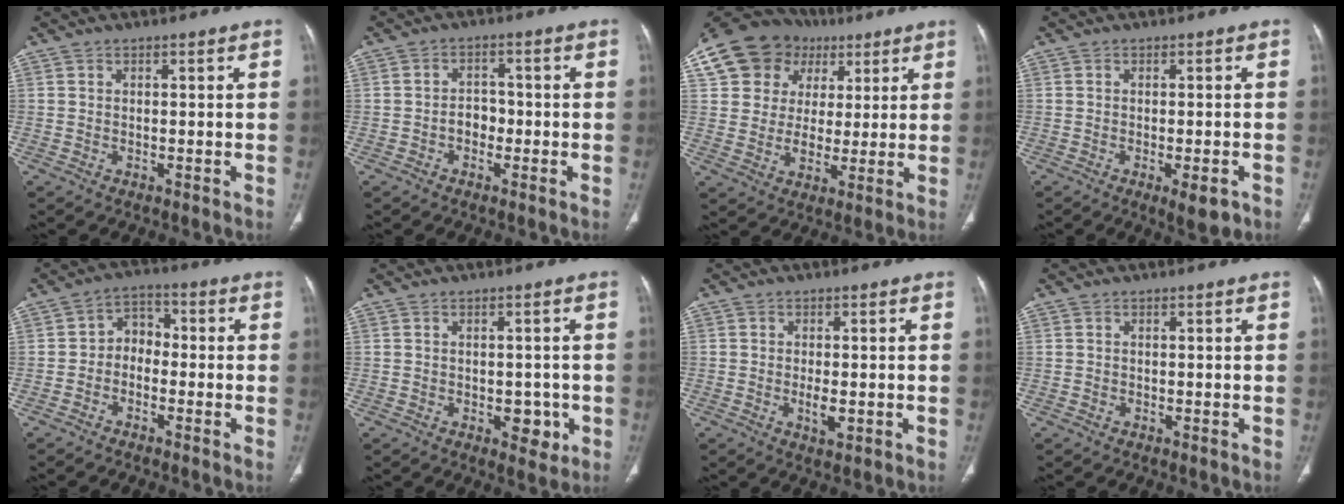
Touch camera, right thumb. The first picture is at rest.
{"total": 3.1, "force": [-1.1, 2.4, 1.6], "torque": [-0.010, 0.014, -0.024]}
{"total": 17.3, "force": [6.6, 14.6, 6.3], "torque": [-0.084, 0.030, 0.120]}
{"total": 4.6, "force": [-2.0, 1.4, 3.9], "torque": [-0.050, -0.005, -0.021]}
{"total": 5.1, "force": [-1.4, 4.0, 2.9], "torque": [-0.024, 0.030, -0.039]}
{"total": 4.3, "force": [-1.3, 2.7, 3.1], "torque": [-0.016, 0.002, -0.010]}
{"total": 3.2, "force": [-0.7, 1.4, 2.8], "torque": [-0.049, -0.004, -0.010]}
{"total": 0.0}